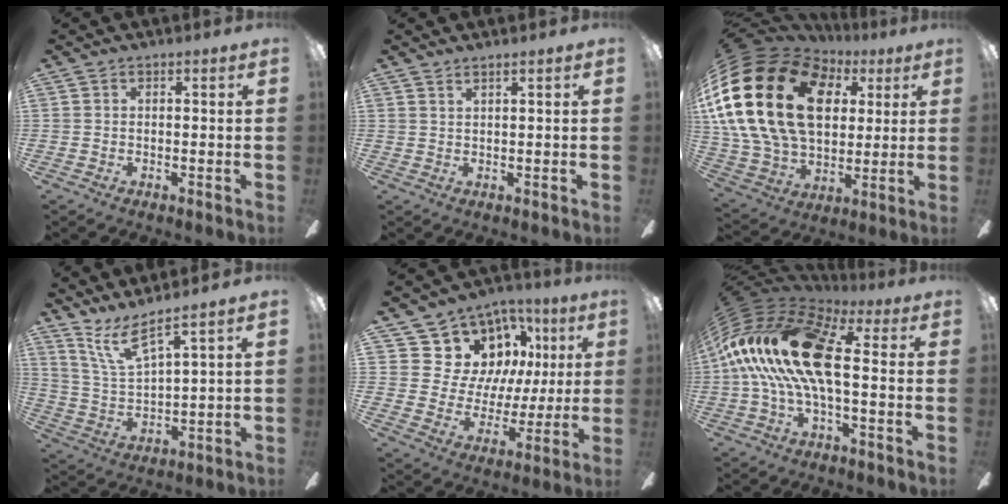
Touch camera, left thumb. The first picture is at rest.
{"total": 1.2, "force": [1.2, -0.1, 0.5], "torque": [-0.012, -0.001, 0.021]}
{"total": 30.2, "force": [6.9, 21.5, 20.1], "torque": [-0.421, -0.014, 0.135]}
{"total": 10.4, "force": [7.9, 2.2, 6.5], "torque": [-0.143, -0.035, 0.145]}
{"total": 13.7, "force": [7.3, 11.0, 3.8], "torque": [-0.081, -0.047, 0.153]}
{"total": 22.7, "force": [0.7, 9.9, 20.5], "torque": [-0.415, 0.016, 0.011]}